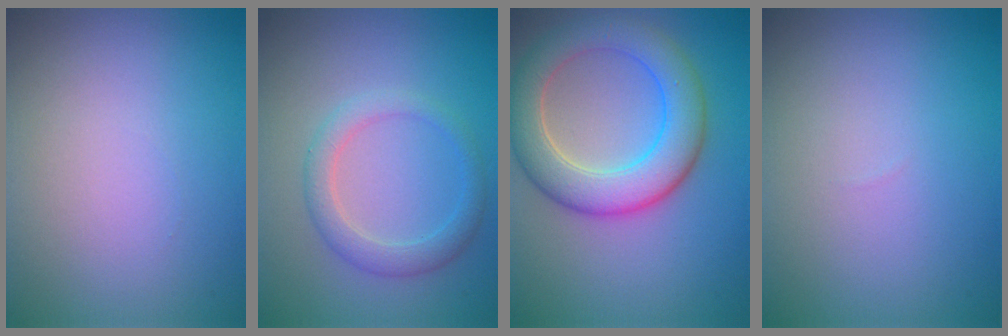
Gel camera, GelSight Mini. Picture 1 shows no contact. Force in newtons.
{"total": 2.6, "press": 2.6, "slide": 0.2}
{"total": 6.9, "press": 6.9, "slide": 0.5}
{"total": 0.0}